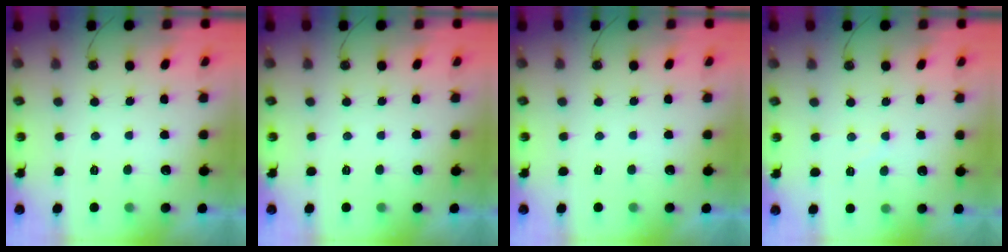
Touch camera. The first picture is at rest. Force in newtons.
{"total": 0.0}
{"total": 0.0}
{"total": 6.0, "press": 6.0, "slide": 0.9}